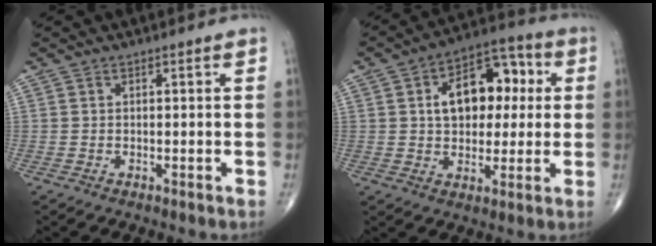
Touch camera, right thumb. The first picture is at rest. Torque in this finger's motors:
{"motor_torque": [0.91, 2.34, 0.99, 0.08, 0.05]}